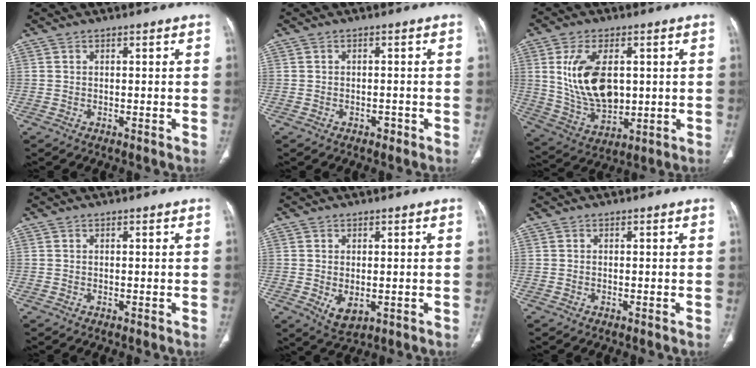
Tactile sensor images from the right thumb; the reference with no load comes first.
{"total": 1.1, "force": [-0.6, 0.8, 0.4], "torque": [-0.003, 0.002, -0.009]}
{"total": 14.6, "force": [2.5, 8.5, 11.6], "torque": [-0.204, -0.014, 0.061]}
{"total": 0.0}
{"total": 4.0, "force": [-0.7, 2.3, 3.2], "torque": [-0.053, -0.008, 0.003]}
{"total": 0.0}